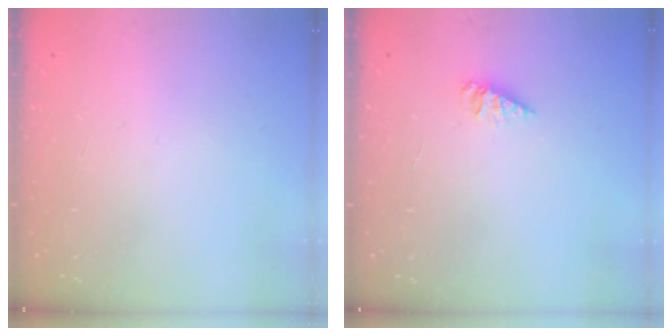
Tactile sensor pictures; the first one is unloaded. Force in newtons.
{"total": 2.2, "press": 2.2, "slide": 0.3}